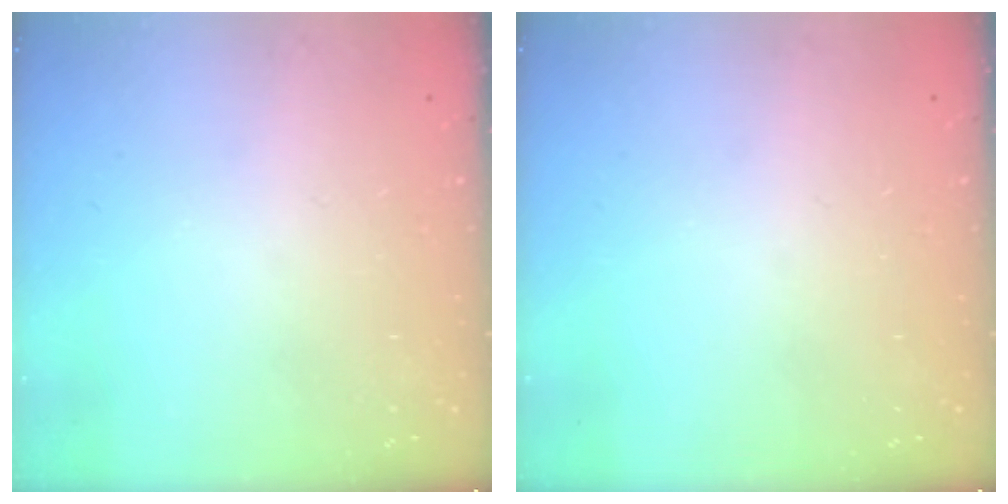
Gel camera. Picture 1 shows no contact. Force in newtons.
{"total": 0.0}